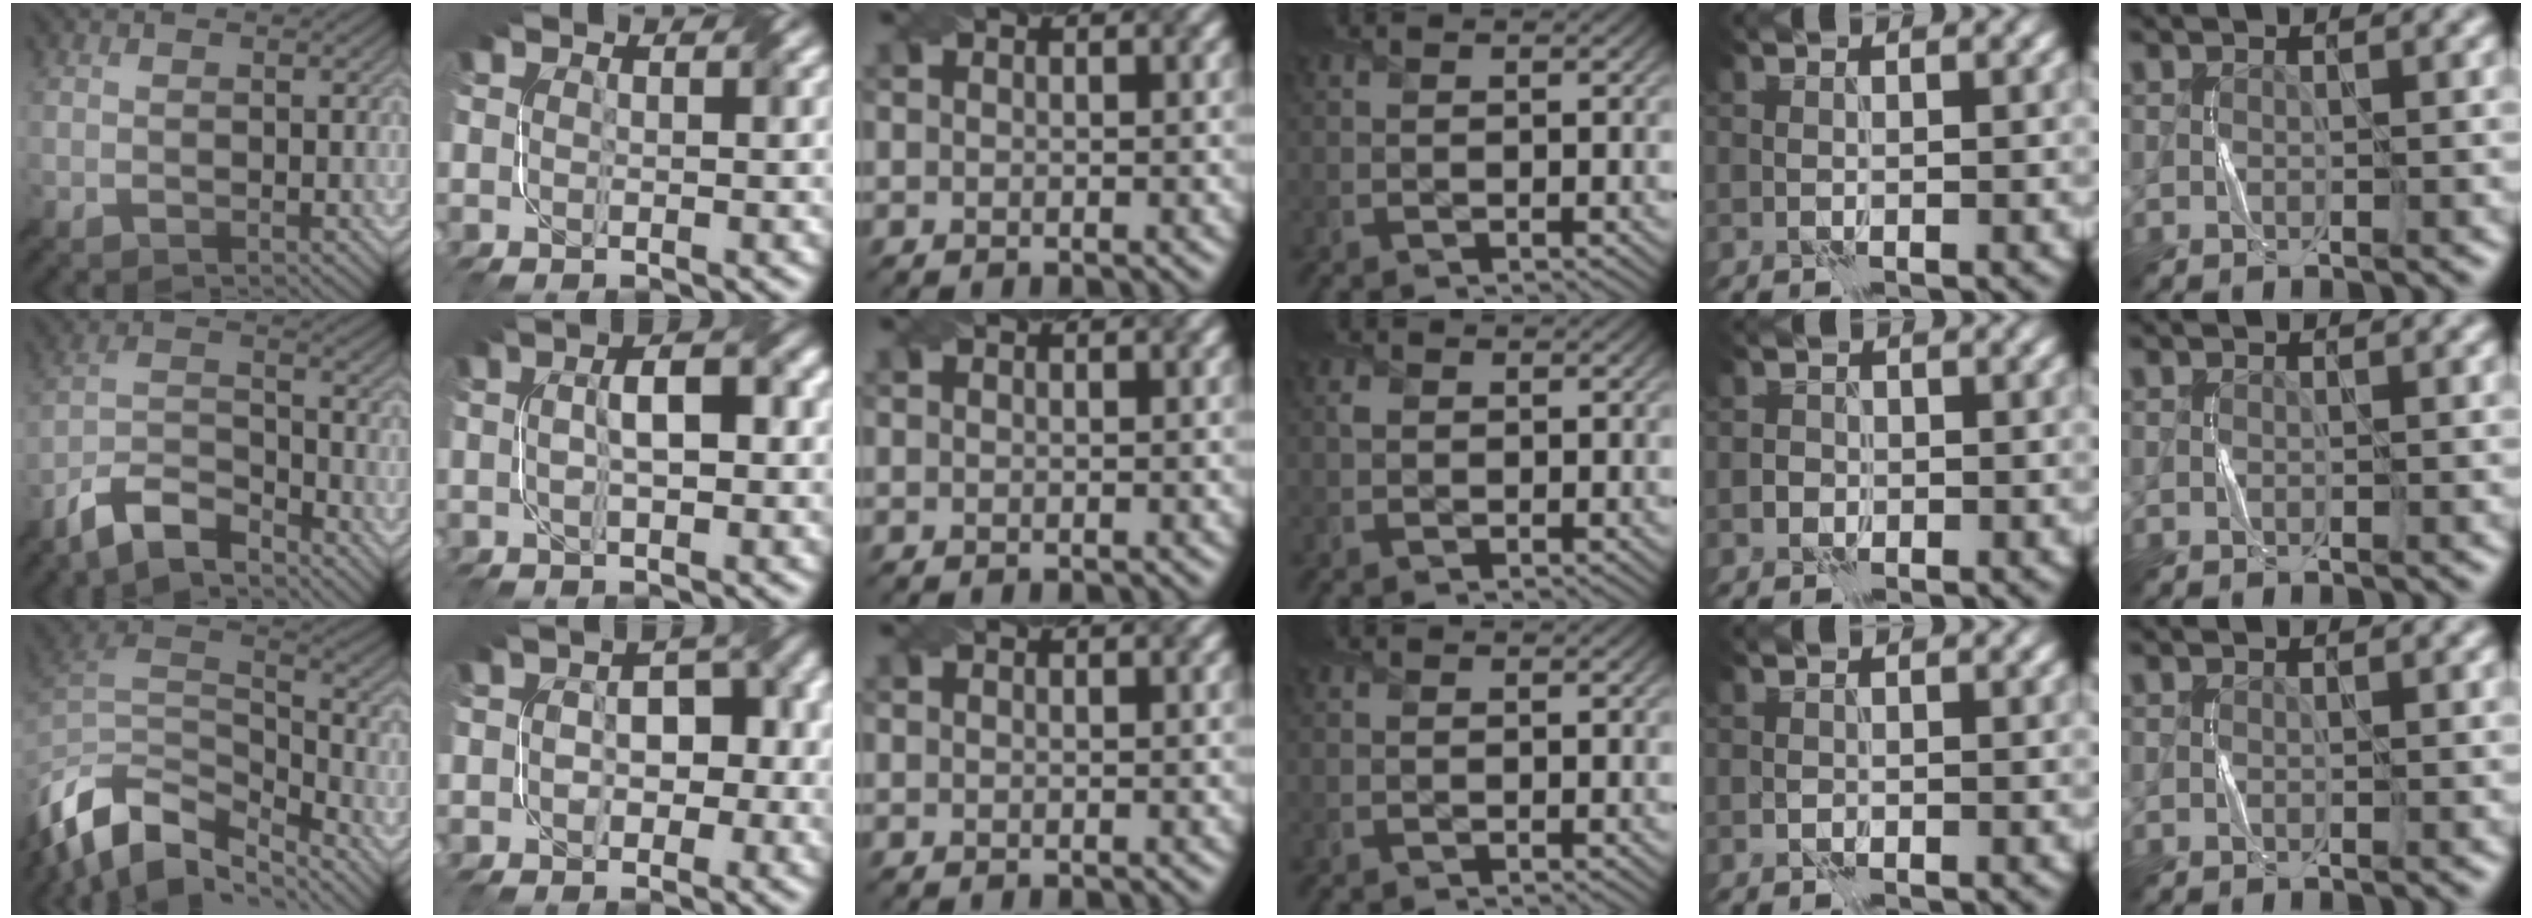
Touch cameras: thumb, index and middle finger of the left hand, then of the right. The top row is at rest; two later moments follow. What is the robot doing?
{"motion": "twist", "object": "screw"}